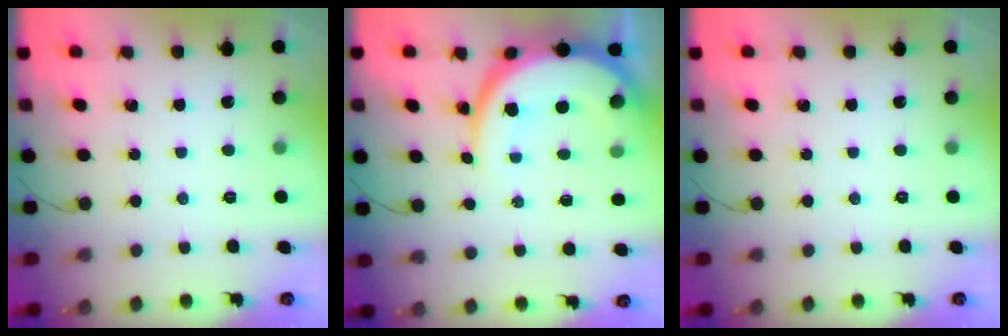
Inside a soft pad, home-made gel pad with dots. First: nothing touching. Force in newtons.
{"total": 12.6, "press": 12.6, "slide": 0.9}
{"total": 0.0}